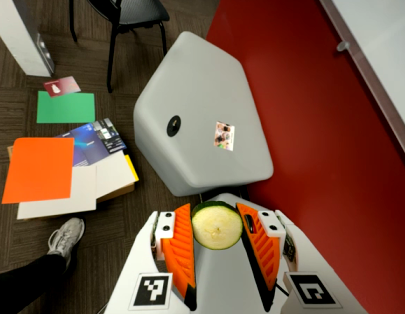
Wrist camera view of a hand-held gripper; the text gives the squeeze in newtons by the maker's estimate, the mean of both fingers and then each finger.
{"total": 9.2, "left": 9.4, "right": 9.0}